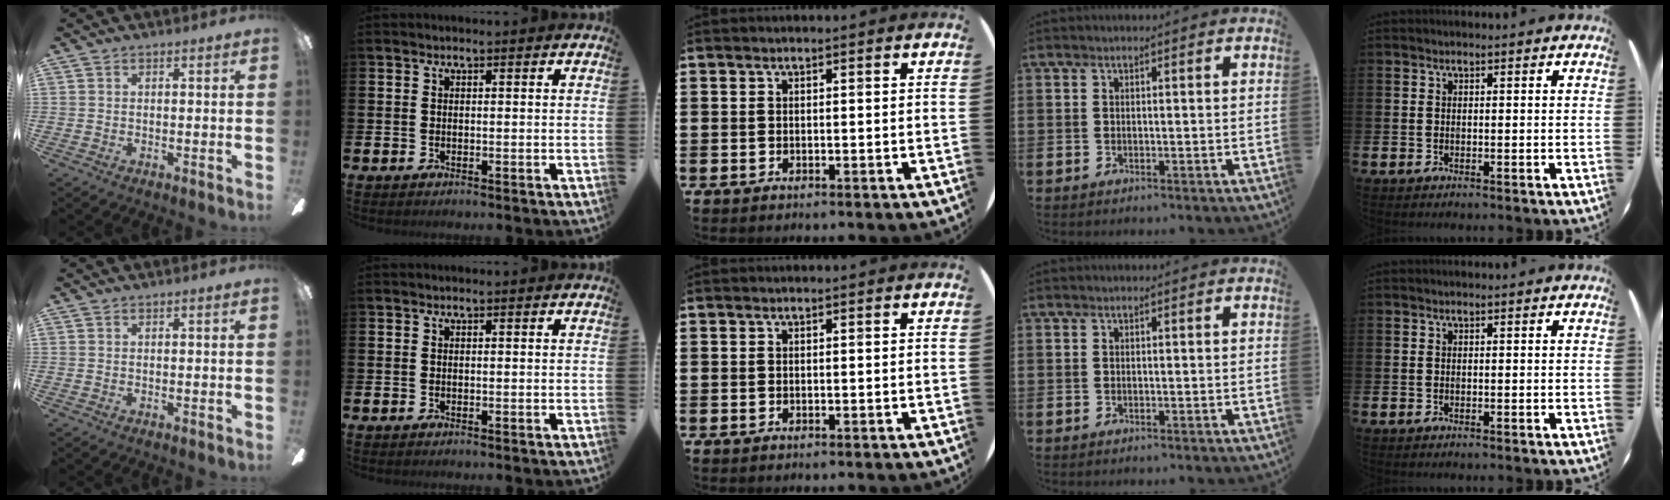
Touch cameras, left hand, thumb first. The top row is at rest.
{}